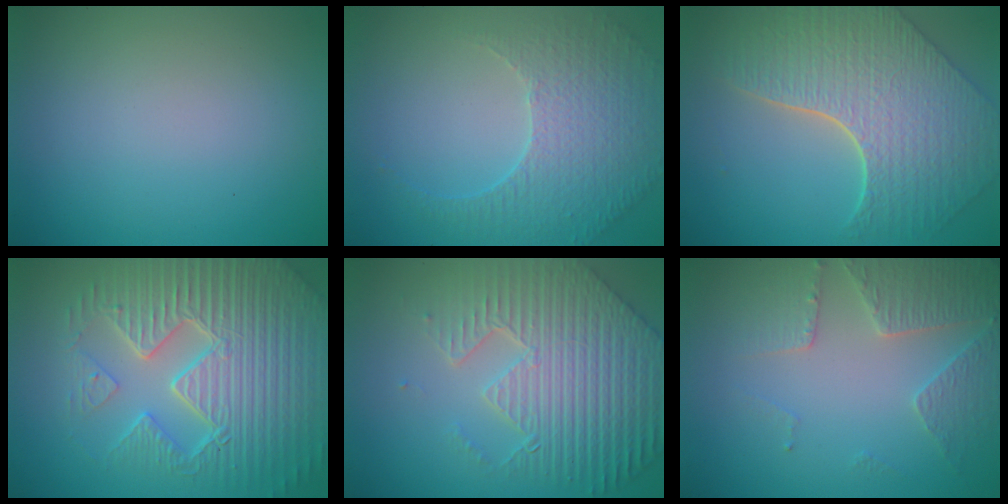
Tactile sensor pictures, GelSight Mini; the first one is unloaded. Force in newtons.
{"total": 4.6, "press": 3.5, "slide": 2.9}
{"total": 8.4, "press": 6.3, "slide": 5.6}
{"total": 9.5, "press": 6.7, "slide": 6.7}
{"total": 8.8, "press": 6.3, "slide": 6.1}
{"total": 3.7, "press": 3.5, "slide": 1.2}